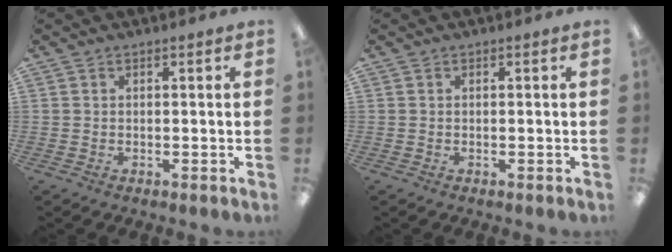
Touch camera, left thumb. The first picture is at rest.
{"total": 0.0}